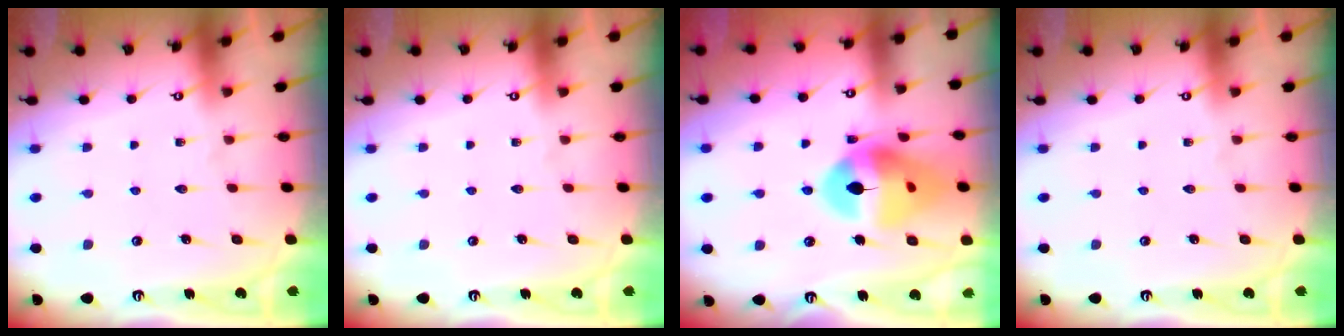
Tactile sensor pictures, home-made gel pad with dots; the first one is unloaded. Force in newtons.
{"total": 0.0}
{"total": 17.6, "press": 17.5, "slide": 2.3}
{"total": 0.0}